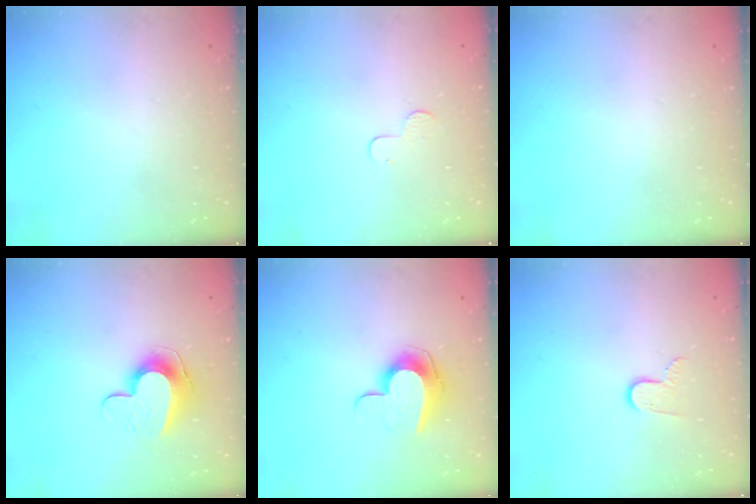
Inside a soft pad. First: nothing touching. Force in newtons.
{"total": 3.9, "press": 3.9, "slide": 0.4}
{"total": 0.0}
{"total": 11.8, "press": 11.8, "slide": 0.6}
{"total": 9.9, "press": 9.9, "slide": 0.4}
{"total": 6.1, "press": 6.1, "slide": 0.6}